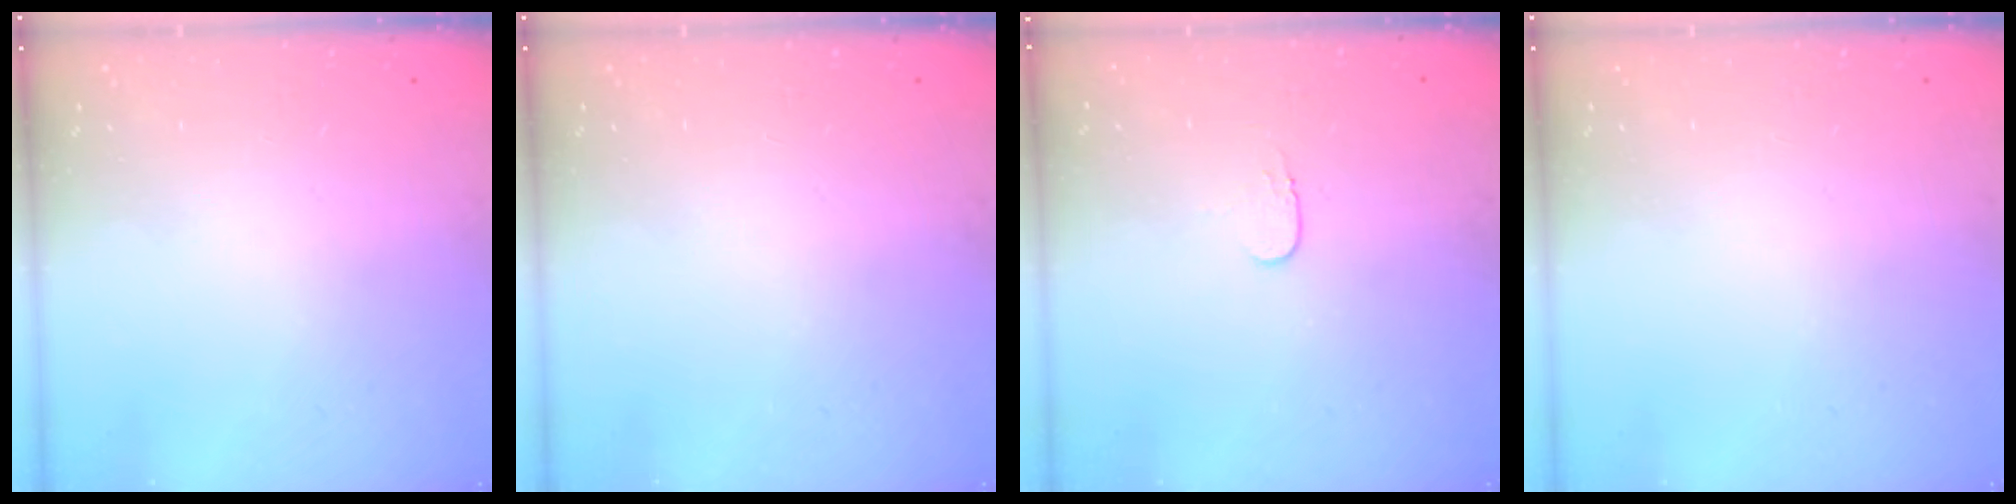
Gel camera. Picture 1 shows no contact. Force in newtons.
{"total": 0.0}
{"total": 3.4, "press": 3.4, "slide": 0.4}
{"total": 0.0}